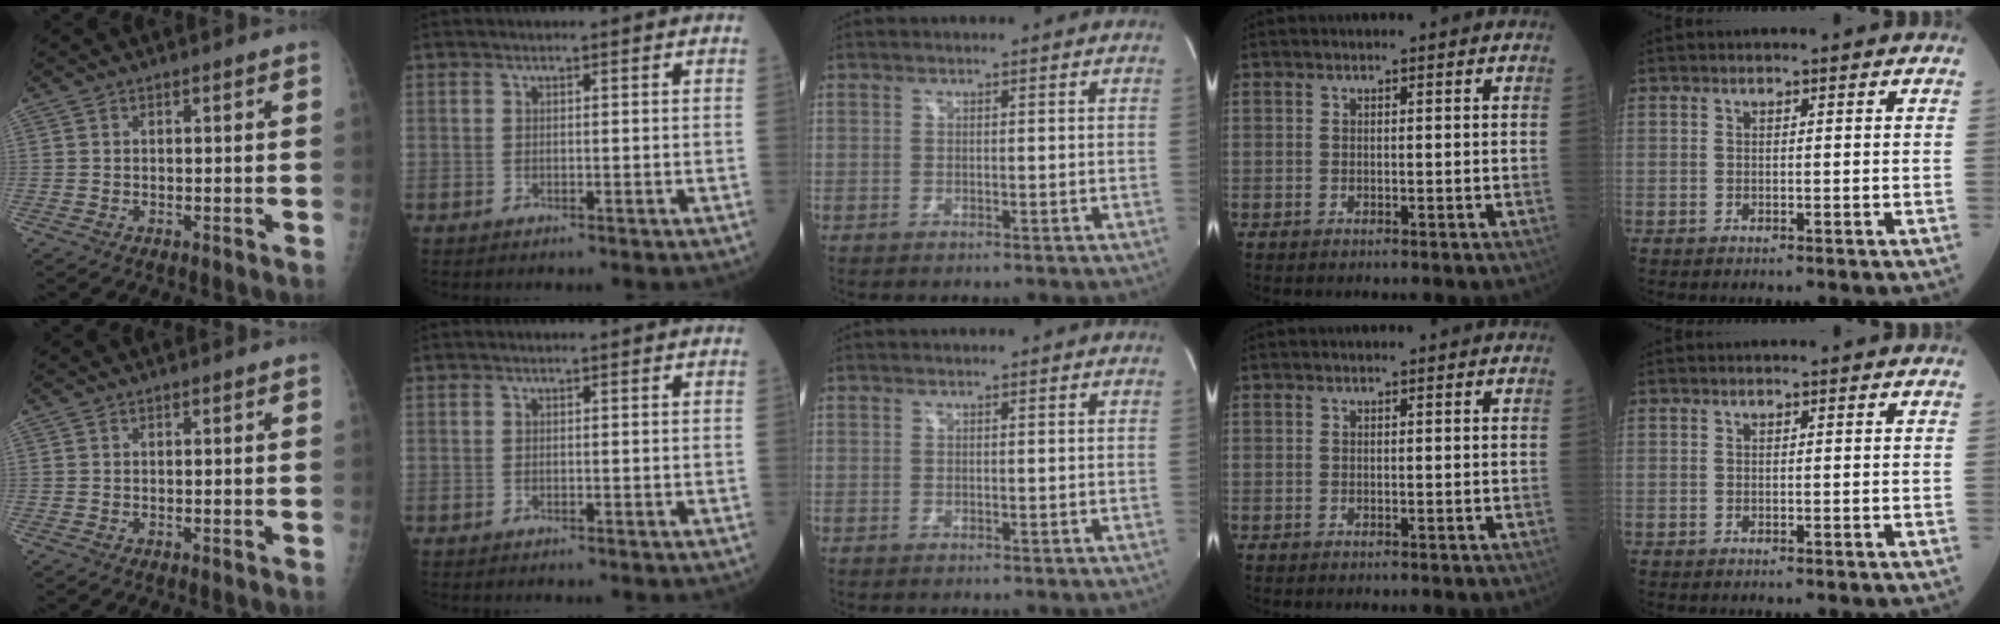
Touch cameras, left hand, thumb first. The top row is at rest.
{}